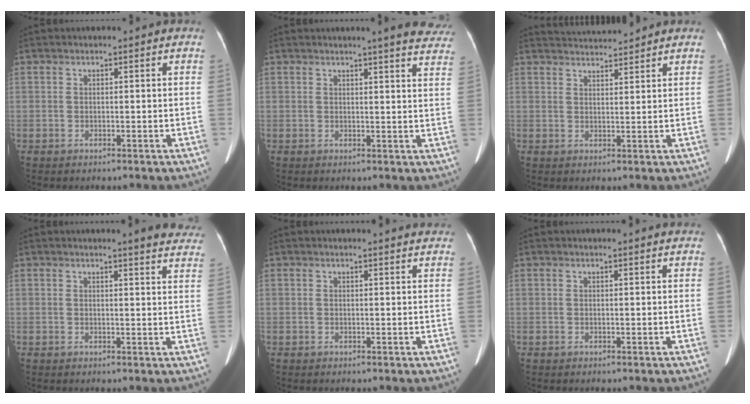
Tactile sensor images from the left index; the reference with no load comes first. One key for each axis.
{"total": 11.1, "fx": 10.0, "fy": 1.0, "fz": 4.7, "tx": -0.032, "ty": -0.024, "tz": 0.087}
{"total": 4.6, "fx": 4.6, "fy": -0.2, "fz": 0.3, "tx": -0.010, "ty": 0.020, "tz": 0.074}
{"total": 9.7, "fx": 9.0, "fy": 0.8, "fz": 3.6, "tx": -0.020, "ty": -0.025, "tz": 0.074}
{"total": 3.0, "fx": 3.0, "fy": -0.1, "fz": 0.5, "tx": -0.008, "ty": -0.001, "tz": 0.022}
{"total": 1.7, "fx": 1.7, "fy": -0.4, "fz": 0.3, "tx": -0.014, "ty": -0.003, "tz": 0.015}